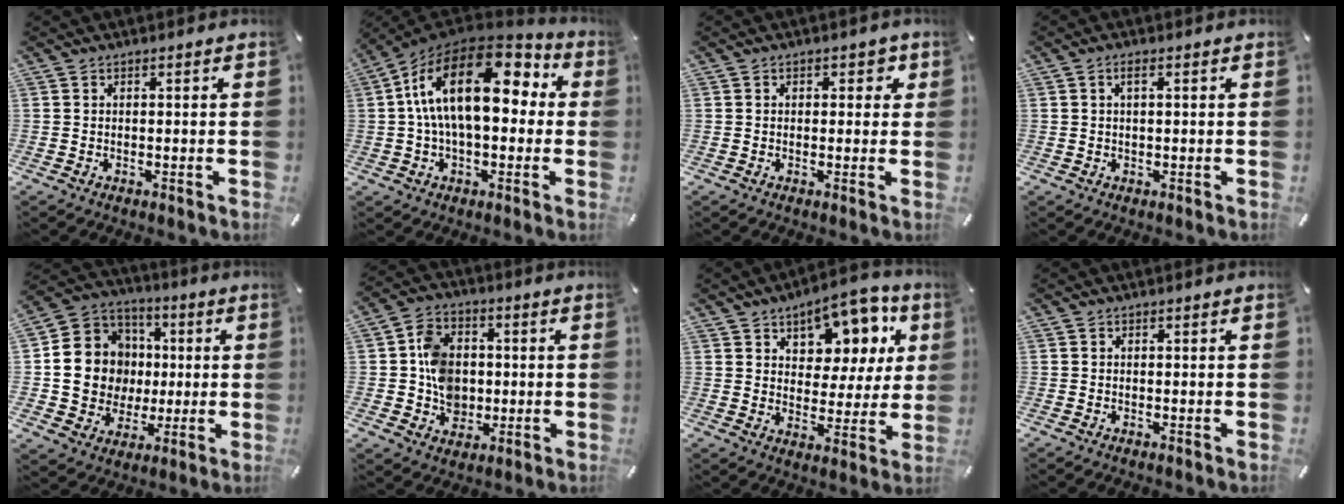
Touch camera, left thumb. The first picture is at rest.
{"total": 20.9, "force": [5.1, 10.9, 17.0], "torque": [-0.323, -0.018, 0.078]}
{"total": 2.5, "force": [0.4, 1.9, 1.6], "torque": [-0.008, 0.000, -0.001]}
{"total": 1.8, "force": [0.5, 0.7, 1.5], "torque": [-0.032, 0.006, 0.006]}
{"total": 15.0, "force": [0.1, 14.3, 4.5], "torque": [-0.081, 0.006, 0.015]}
{"total": 10.4, "force": [-0.2, 9.0, 5.2], "torque": [-0.095, 0.019, 0.003]}
{"total": 11.7, "force": [7.1, 7.8, 5.1], "torque": [-0.066, -0.059, 0.125]}
{"total": 0.0}